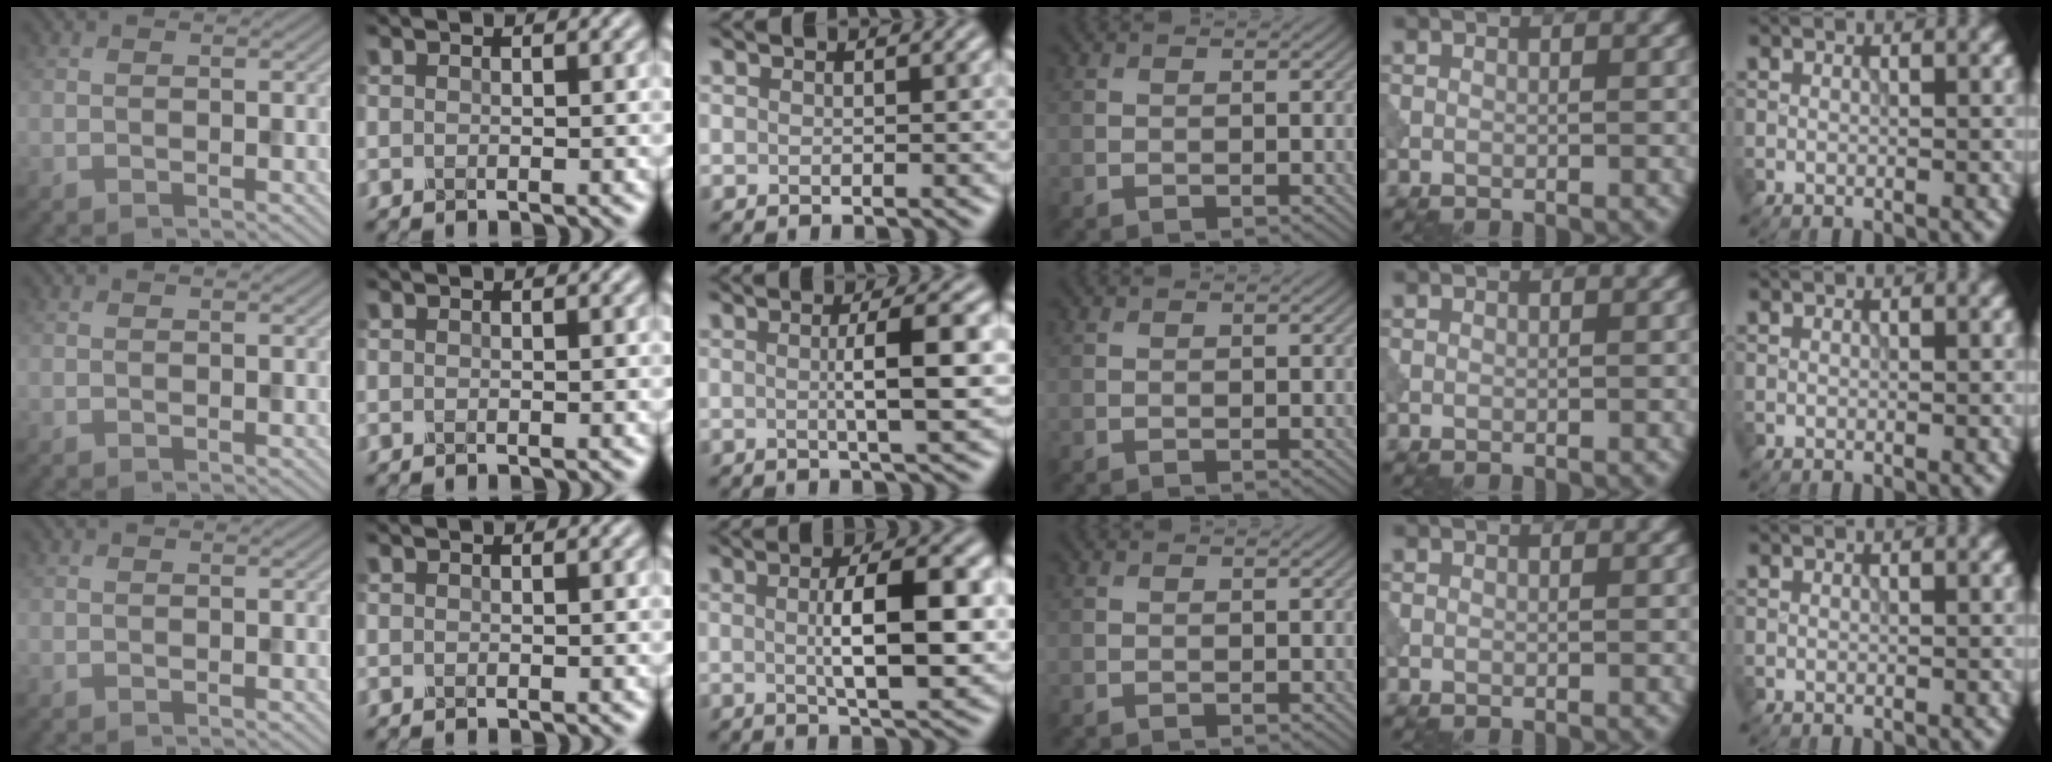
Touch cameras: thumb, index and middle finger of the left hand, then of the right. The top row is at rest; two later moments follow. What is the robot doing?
{"motion": "dispense", "object": "dispenser bottle"}